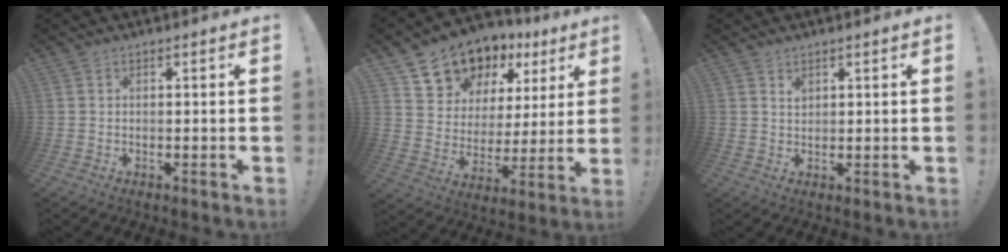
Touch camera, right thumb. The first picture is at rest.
{"total": 13.4, "force": [10.4, 7.9, 2.9], "torque": [-0.050, -0.083, 0.201]}
{"total": 1.6, "force": [1.1, 1.0, 0.5], "torque": [0.000, -0.006, 0.020]}